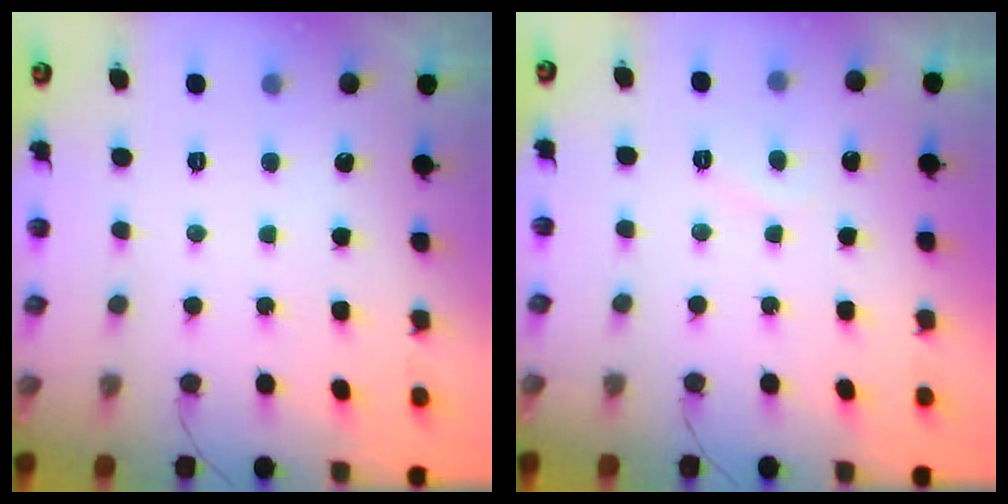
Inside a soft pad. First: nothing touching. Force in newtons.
{"total": 1.6, "press": 1.5, "slide": 0.6}